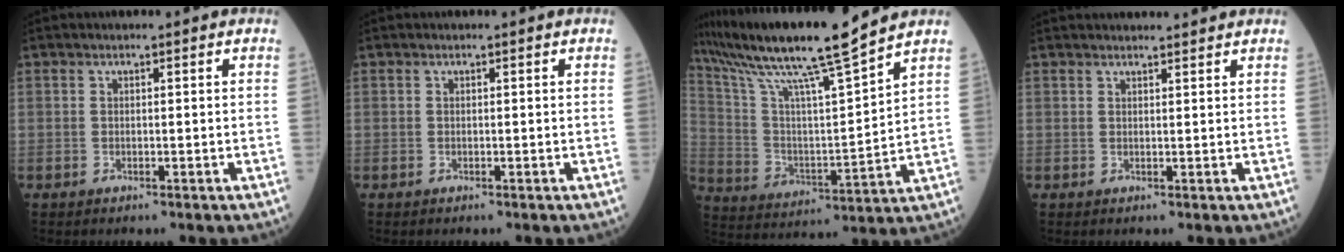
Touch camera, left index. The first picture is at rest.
{"total": 0.0}
{"total": 17.6, "force": [14.9, -1.6, 9.3], "torque": [-0.181, -0.005, 0.263]}
{"total": 4.9, "force": [4.7, 0.3, 1.4], "torque": [-0.017, 0.018, 0.053]}